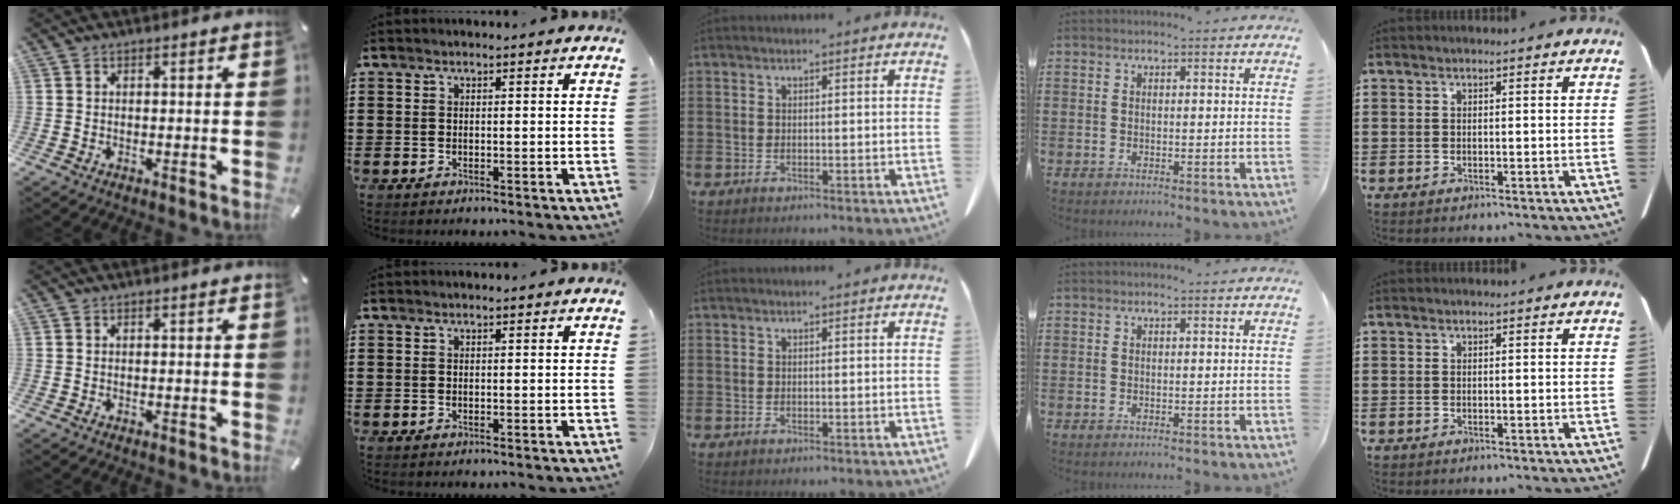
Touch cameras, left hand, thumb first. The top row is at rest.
{}